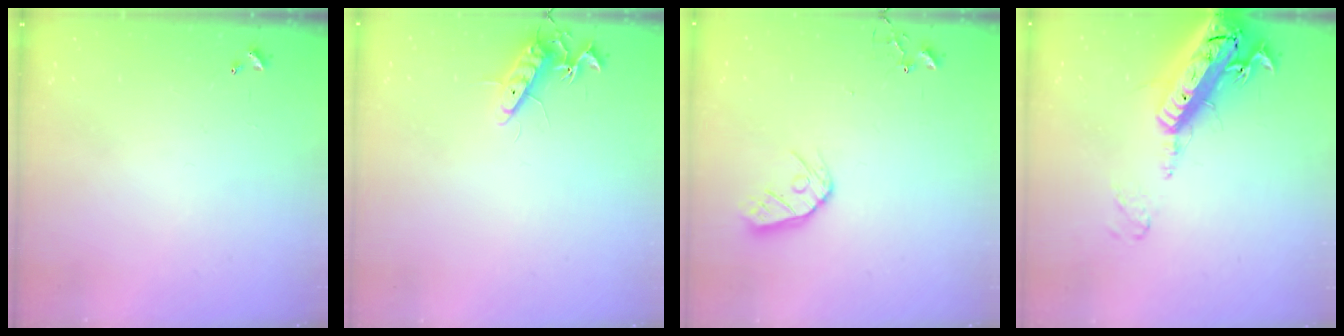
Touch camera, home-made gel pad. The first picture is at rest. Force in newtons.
{"total": 10.1, "press": 10.1, "slide": 0.9}
{"total": 9.5, "press": 9.5, "slide": 0.8}
{"total": 24.5, "press": 24.0, "slide": 5.1}